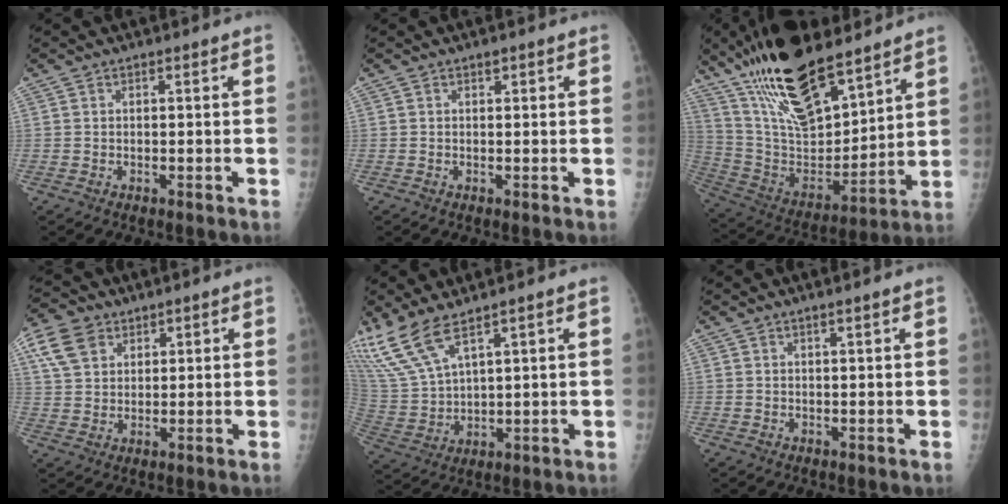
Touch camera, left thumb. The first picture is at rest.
{"total": 0.6, "force": [0.3, 0.5, 0.3], "torque": [0.003, 0.000, 0.002]}
{"total": 25.4, "force": [17.5, 9.2, 15.9], "torque": [-0.252, -0.063, 0.319]}
{"total": 8.8, "force": [4.1, 6.4, 4.4], "torque": [-0.073, -0.002, 0.079]}
{"total": 10.7, "force": [8.0, 3.0, 6.5], "torque": [-0.152, -0.026, 0.185]}
{"total": 1.0, "force": [0.6, -0.2, 0.7], "torque": [-0.014, -0.004, 0.013]}